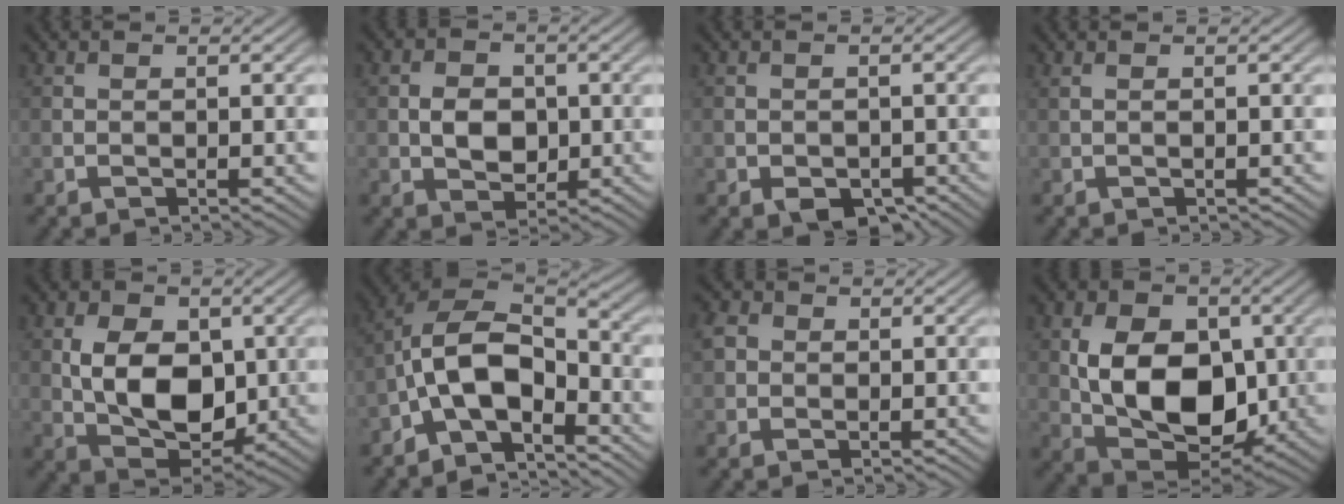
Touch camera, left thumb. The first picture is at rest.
{"total": 4.2, "force": [-0.3, 3.2, 2.7], "torque": [-0.049, -0.004, -0.009]}
{"total": 3.7, "force": [-2.1, 2.2, 2.1], "torque": [-0.032, -0.013, -0.032]}
{"total": 0.7, "force": [0.2, 0.0, 0.7], "torque": [-0.017, 0.003, -0.002]}
{"total": 9.4, "force": [0.5, 6.3, 7.0], "torque": [-0.141, -0.011, 0.012]}
{"total": 10.9, "force": [-4.8, 5.6, 8.0], "torque": [-0.154, 0.005, -0.108]}
{"total": 3.3, "force": [0.6, 2.9, 1.5], "torque": [-0.049, 0.011, 0.003]}
{"total": 12.0, "force": [0.1, 8.1, 8.8], "torque": [-0.165, -0.013, 0.005]}